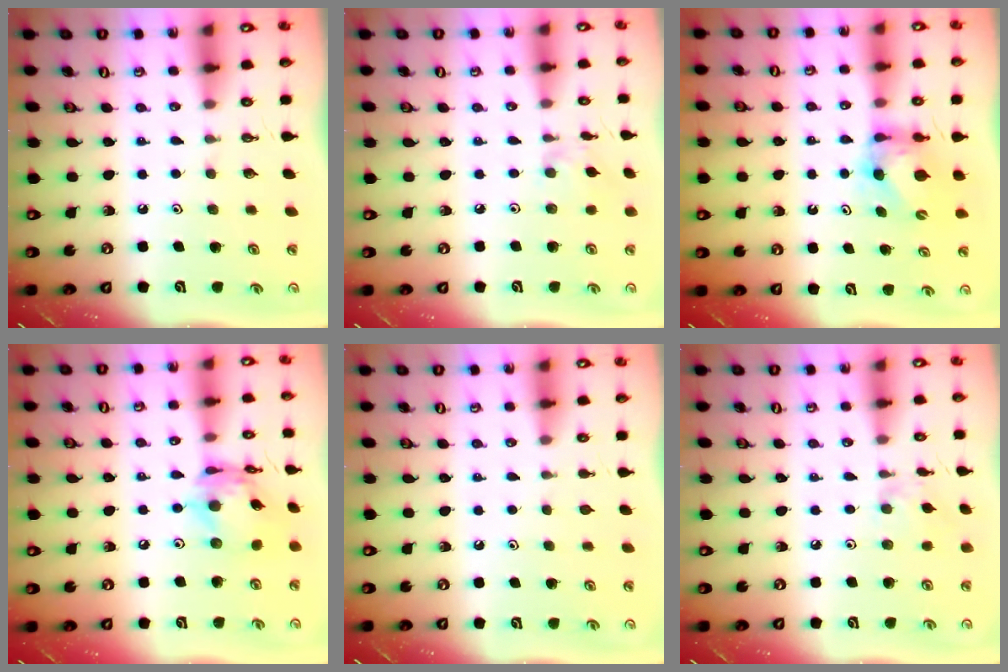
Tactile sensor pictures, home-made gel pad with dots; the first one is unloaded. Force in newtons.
{"total": 2.0, "press": 2.0, "slide": 0.4}
{"total": 6.8, "press": 6.8, "slide": 0.3}
{"total": 13.5, "press": 13.4, "slide": 1.4}
{"total": 0.6, "press": 0.6, "slide": 0.2}
{"total": 2.4, "press": 2.3, "slide": 0.5}